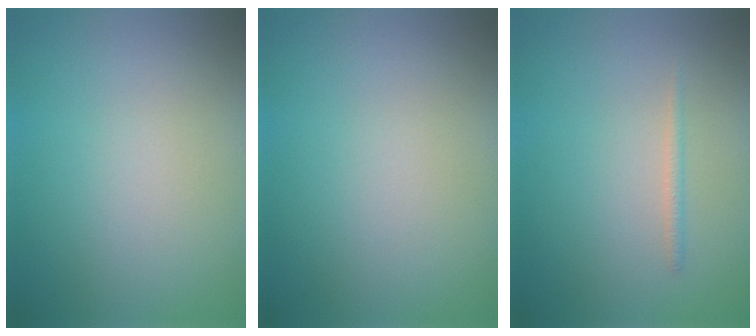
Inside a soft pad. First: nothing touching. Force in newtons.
{"total": 0.0}
{"total": 0.8, "press": 0.8, "slide": 0.0}